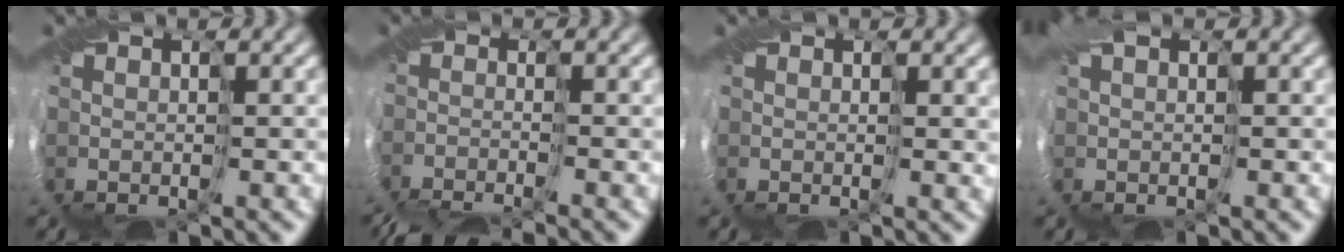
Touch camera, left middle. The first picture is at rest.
{"total": 7.3, "force": [-7.3, -0.4, 0.4], "torque": [-0.024, -0.032, -0.099]}
{"total": 1.0, "force": [0.4, 0.2, 0.9], "torque": [-0.017, -0.003, 0.010]}
{"total": 0.8, "force": [0.3, 0.1, 0.7], "torque": [-0.042, 0.002, 0.024]}